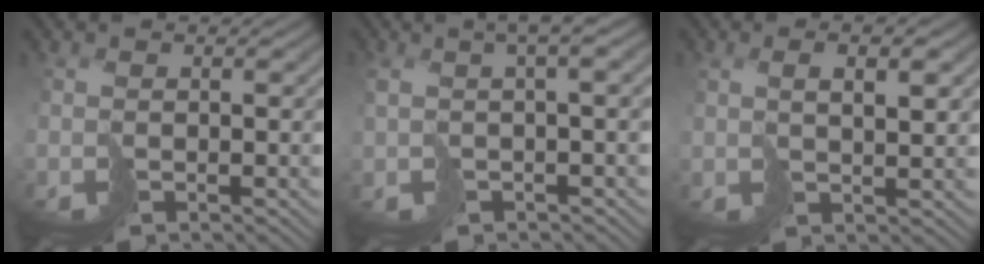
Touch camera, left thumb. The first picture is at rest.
{"total": 5.7, "force": [1.1, 1.5, 5.3], "torque": [-0.069, 0.013, 0.017]}
{"total": 3.7, "force": [1.8, 1.0, 3.0], "torque": [-0.052, 0.004, 0.037]}